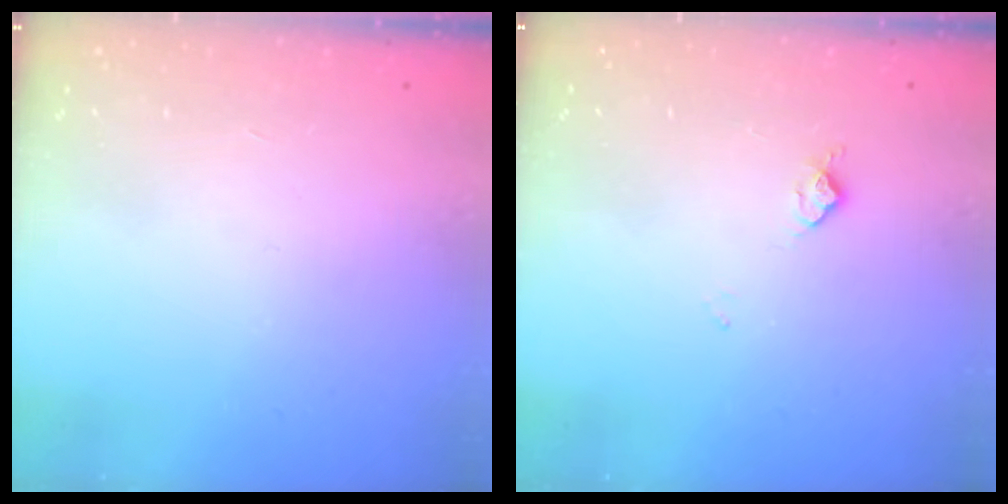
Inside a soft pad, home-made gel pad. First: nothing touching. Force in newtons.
{"total": 5.0, "press": 4.9, "slide": 0.7}